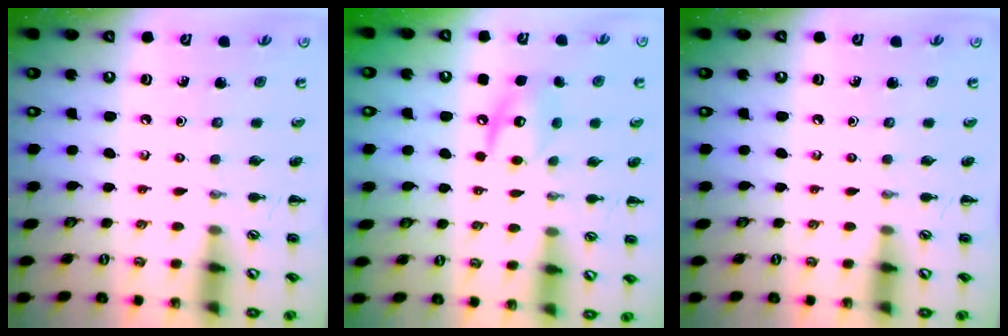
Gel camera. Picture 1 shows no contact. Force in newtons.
{"total": 10.6, "press": 10.5, "slide": 0.8}
{"total": 0.0}